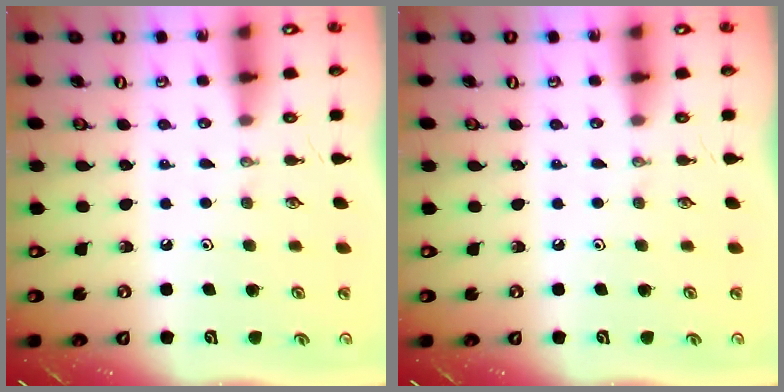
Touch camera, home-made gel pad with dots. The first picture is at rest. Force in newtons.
{"total": 0.0}